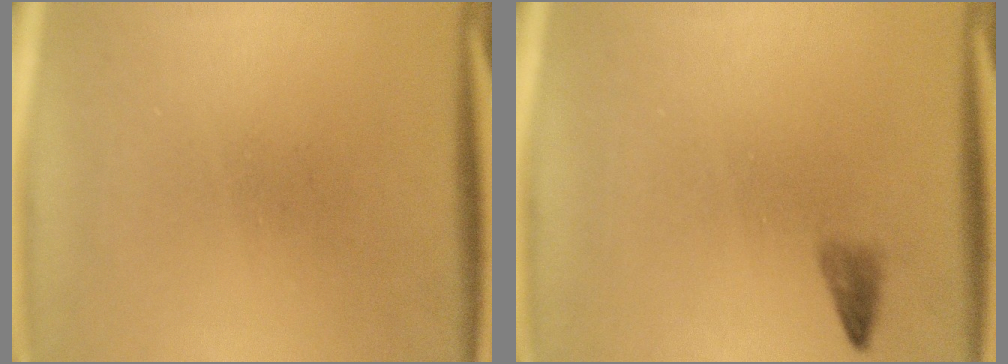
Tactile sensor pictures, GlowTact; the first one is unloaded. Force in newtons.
{"total": 1.2}